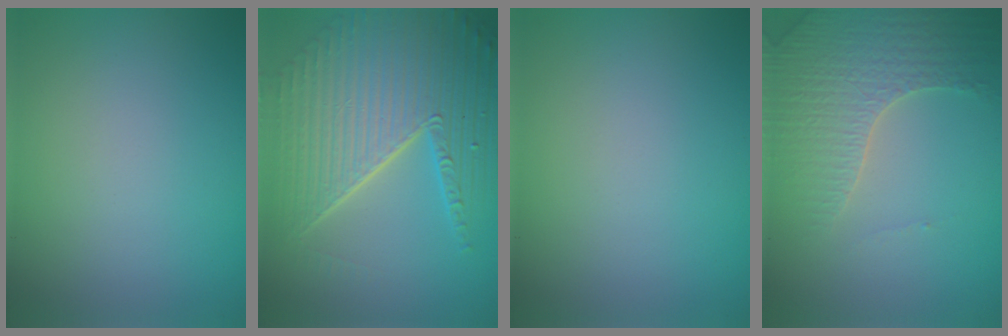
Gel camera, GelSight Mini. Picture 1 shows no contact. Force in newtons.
{"total": 10.2, "press": 6.5, "slide": 7.9}
{"total": 0.0}
{"total": 4.0, "press": 3.9, "slide": 1.1}